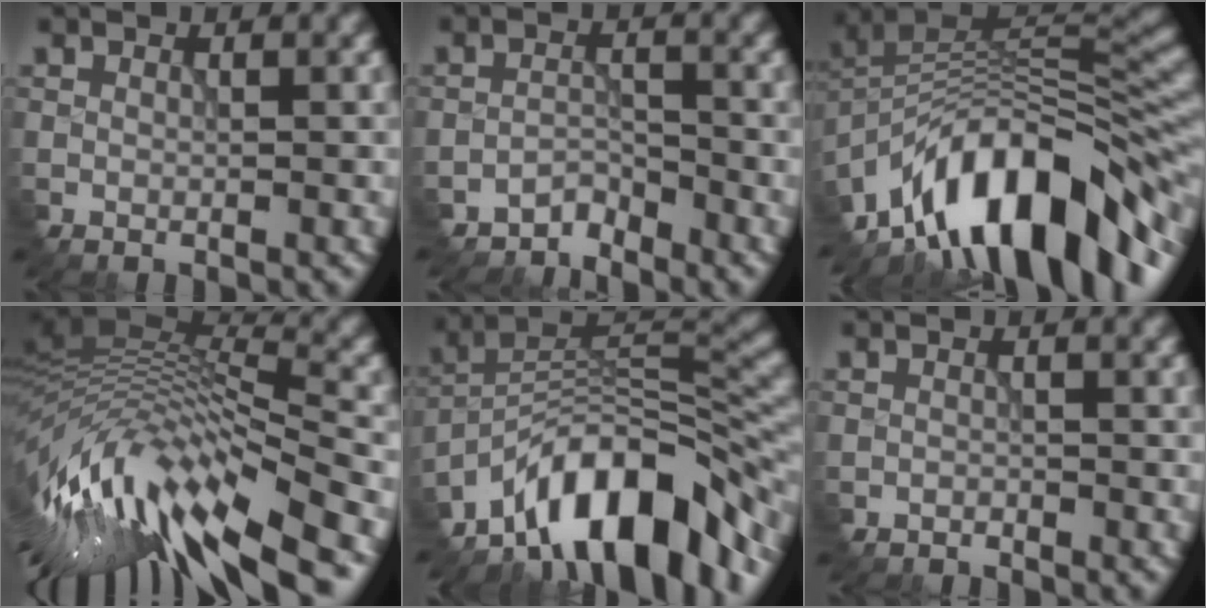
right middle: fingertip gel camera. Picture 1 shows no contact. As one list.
[{"total": 2.2, "force": [-2.2, 0.3, -0.5], "torque": [0.008, 0.007, -0.044]}, {"total": 13.7, "force": [-8.1, 6.1, 9.1], "torque": [-0.137, 0.031, -0.147]}, {"total": 14.4, "force": [-6.2, 4.5, 12.2], "torque": [-0.232, 0.020, -0.105]}, {"total": 11.7, "force": [-8.2, 4.3, 7.2], "torque": [-0.096, 0.020, -0.153]}, {"total": 0.9, "force": [-0.9, 0.1, -0.3], "torque": [0.003, 0.001, -0.015]}]